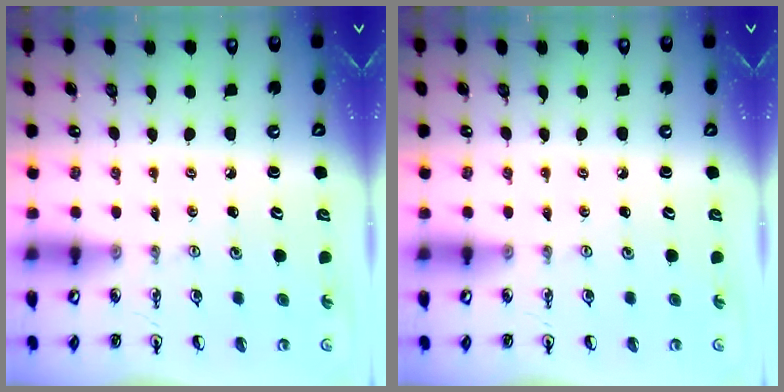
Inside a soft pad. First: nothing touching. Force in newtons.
{"total": 0.0}